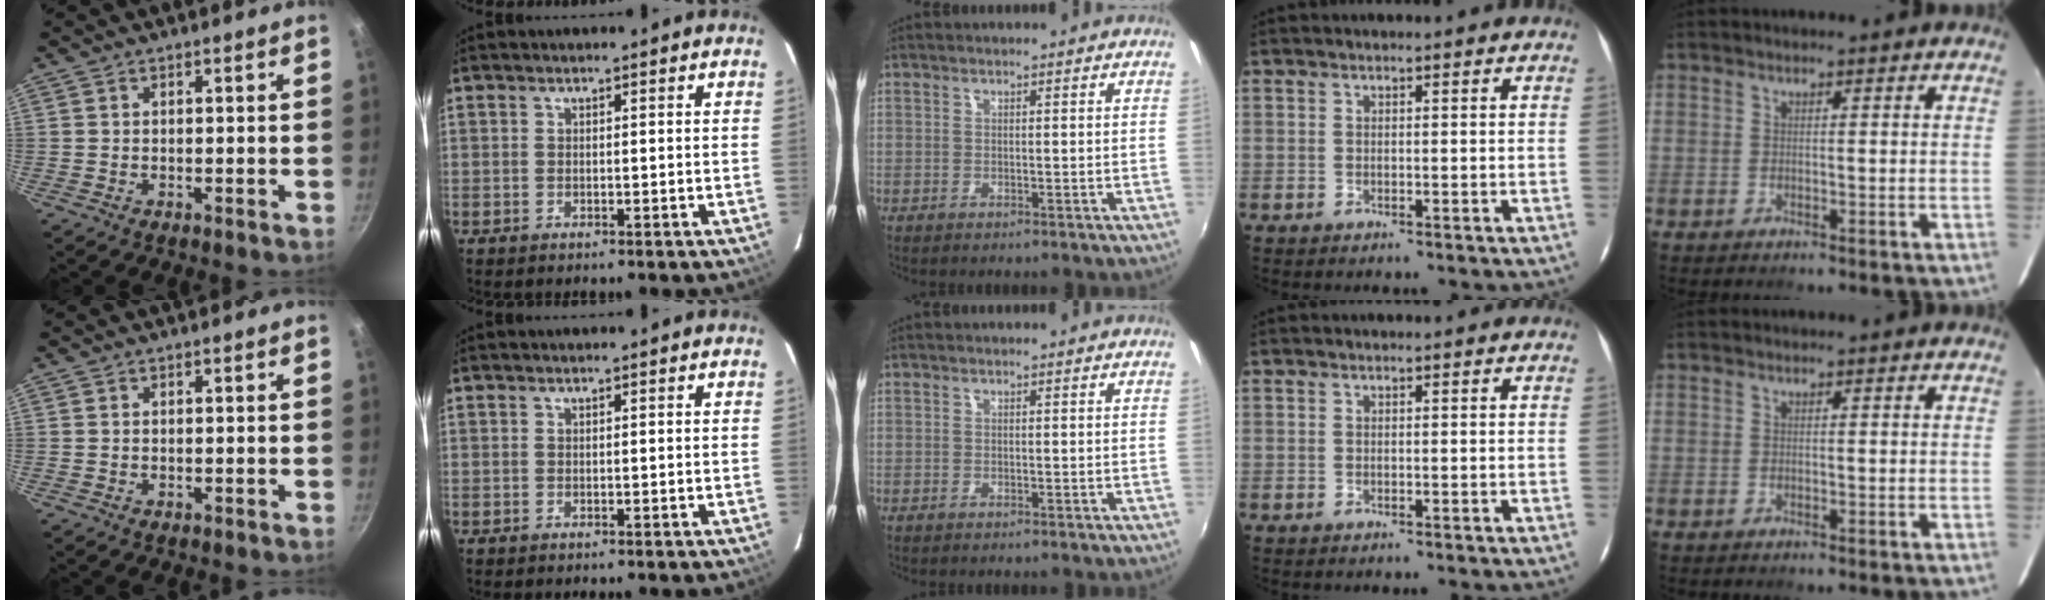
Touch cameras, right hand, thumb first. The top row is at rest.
{}